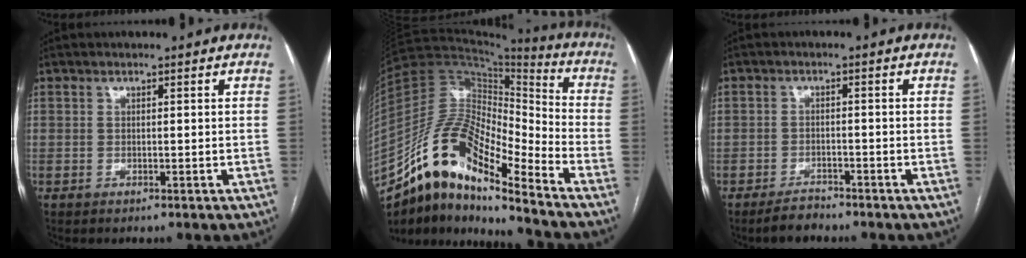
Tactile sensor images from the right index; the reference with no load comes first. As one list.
[{"total": 17.6, "force": [-12.5, 4.1, 11.6], "torque": [-0.215, 0.033, -0.222]}, {"total": 2.9, "force": [-2.6, 1.0, 0.7], "torque": [-0.017, -0.001, -0.045]}]